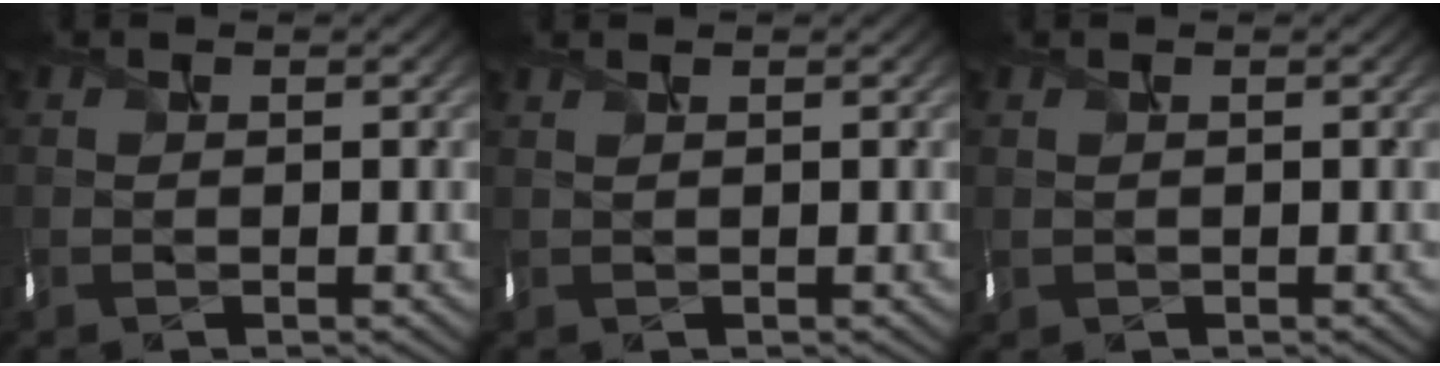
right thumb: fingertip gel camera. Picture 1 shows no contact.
{"total": 0.8, "force": [0.6, 0.2, 0.5], "torque": [-0.006, -0.004, 0.005]}
{"total": 0.6, "force": [0.2, 0.5, 0.3], "torque": [-0.018, -0.006, 0.010]}